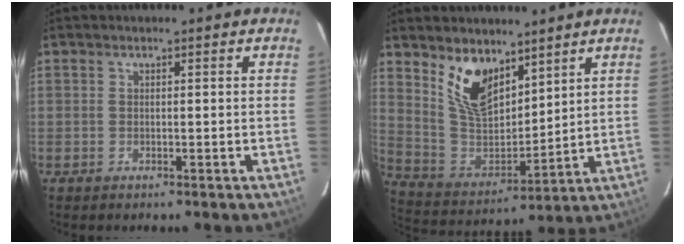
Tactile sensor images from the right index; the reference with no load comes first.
{"total": 12.7, "force": [8.2, 6.4, 7.3], "torque": [-0.141, -0.004, 0.171]}